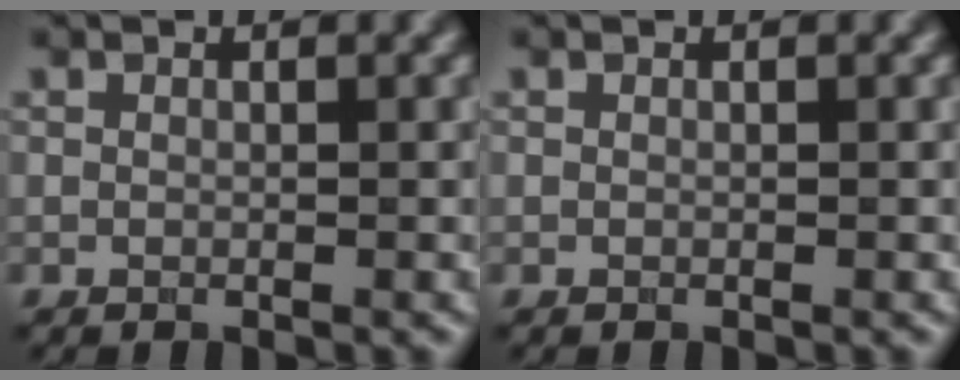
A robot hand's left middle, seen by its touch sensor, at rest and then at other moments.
{"total": 0.0}